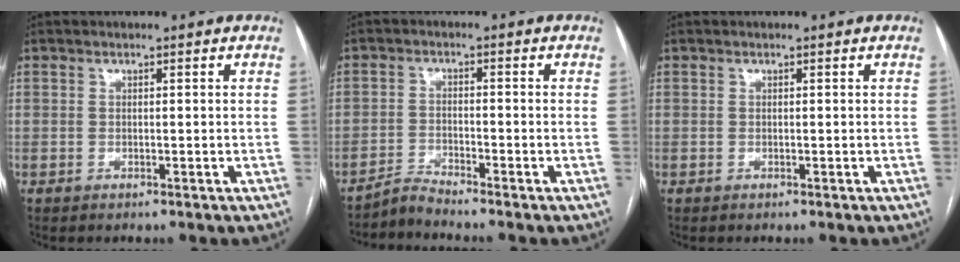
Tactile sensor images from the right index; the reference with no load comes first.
{"total": 2.9, "force": [-2.7, -1.0, -0.3], "torque": [0.004, -0.018, -0.053]}
{"total": 0.0}